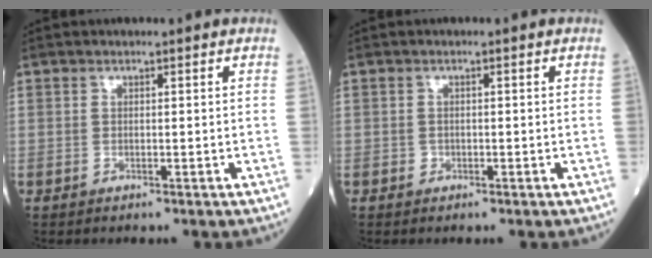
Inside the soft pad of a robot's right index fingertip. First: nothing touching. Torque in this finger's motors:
{"motor_torque": [0.16, -0.09, 0.05, -0.01]}